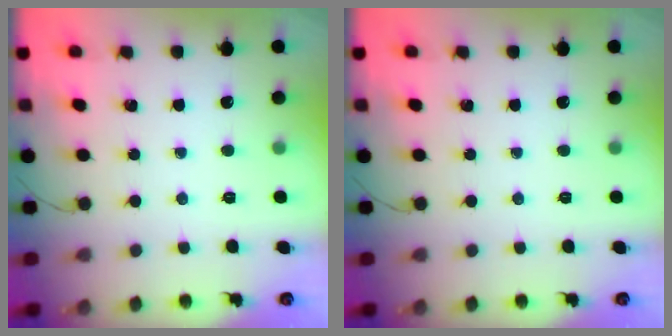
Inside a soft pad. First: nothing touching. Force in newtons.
{"total": 0.0}